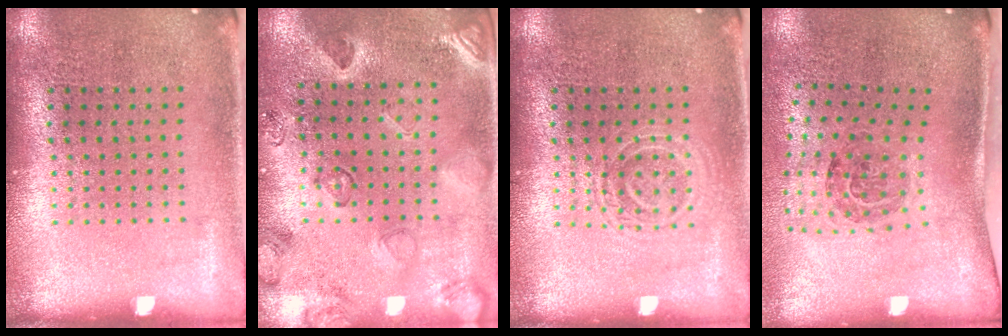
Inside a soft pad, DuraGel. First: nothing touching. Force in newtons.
{"total": 2.3, "press": 2.0, "slide": 1.1}
{"total": 1.8, "press": 1.8, "slide": 0.4}
{"total": 1.5, "press": 1.2, "slide": 1.0}